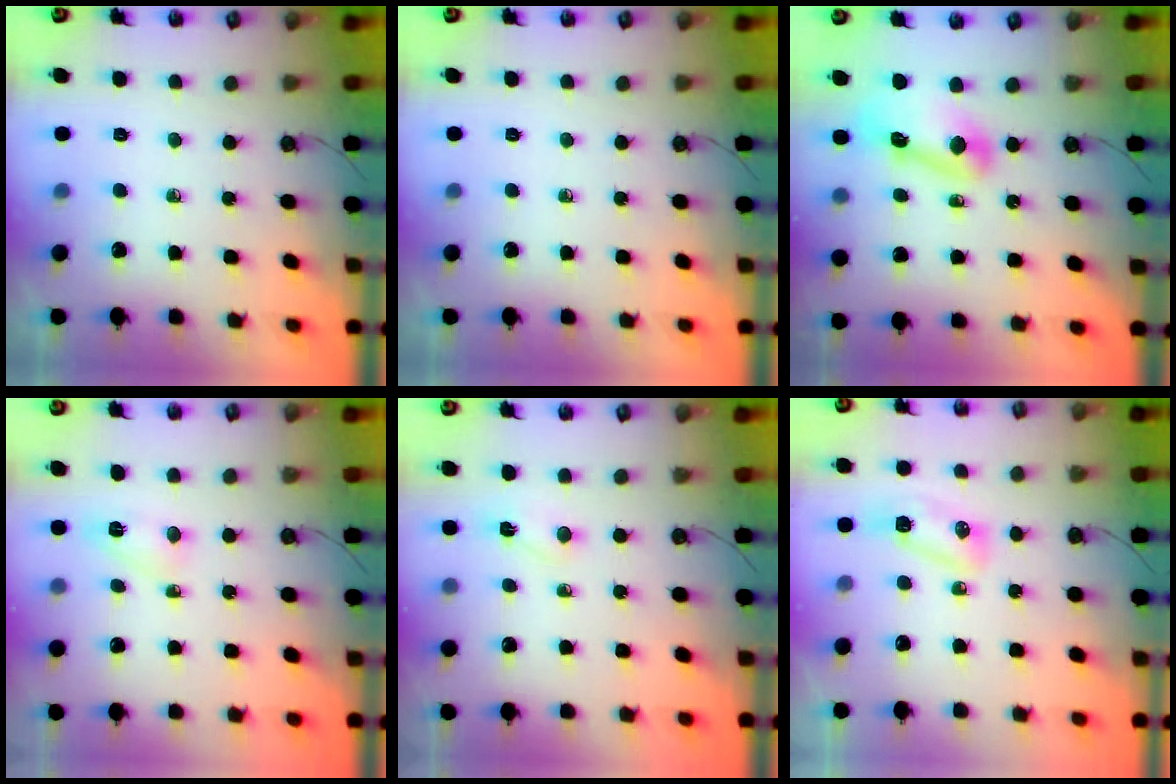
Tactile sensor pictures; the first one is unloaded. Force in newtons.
{"total": 0.0}
{"total": 11.0, "press": 10.9, "slide": 1.1}
{"total": 3.9, "press": 3.9, "slide": 0.7}
{"total": 2.4, "press": 2.4, "slide": 0.5}
{"total": 6.9, "press": 6.8, "slide": 1.0}